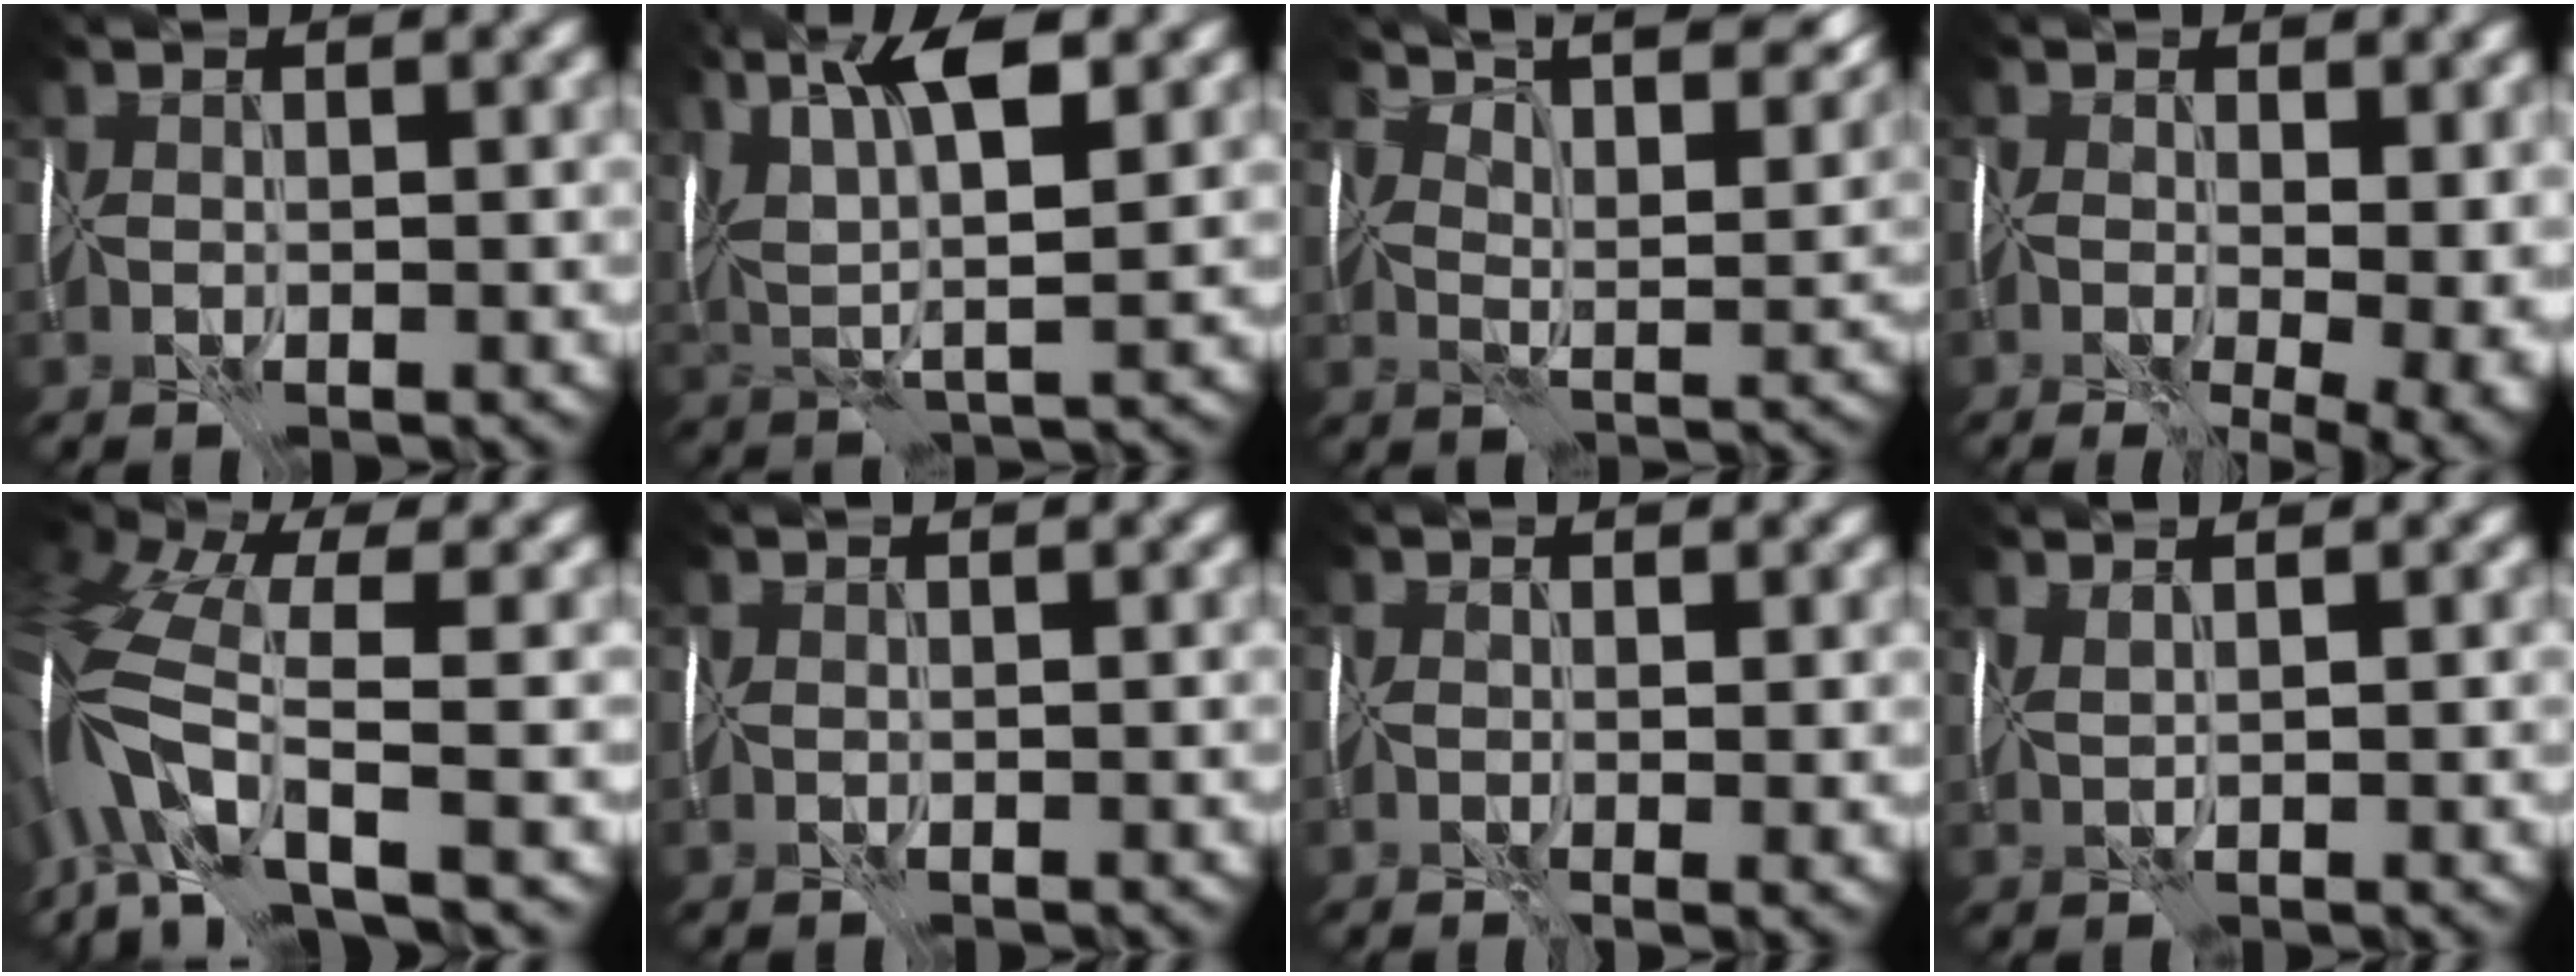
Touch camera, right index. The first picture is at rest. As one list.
[{"total": 9.6, "force": [4.6, 3.2, 7.7], "torque": [-0.155, 0.020, 0.083]}, {"total": 9.6, "force": [8.0, 2.7, 4.7], "torque": [-0.071, 0.011, 0.106]}, {"total": 11.8, "force": [-2.4, 6.4, 9.6], "torque": [-0.109, 0.000, 0.004]}, {"total": 9.8, "force": [-3.3, 4.2, 8.3], "torque": [-0.187, 0.005, -0.064]}, {"total": 0.0}, {"total": 2.0, "force": [0.3, 0.8, 1.8], "torque": [-0.028, -0.005, 0.011]}, {"total": 2.7, "force": [1.8, 1.0, 1.7], "torque": [-0.012, 0.018, 0.011]}]